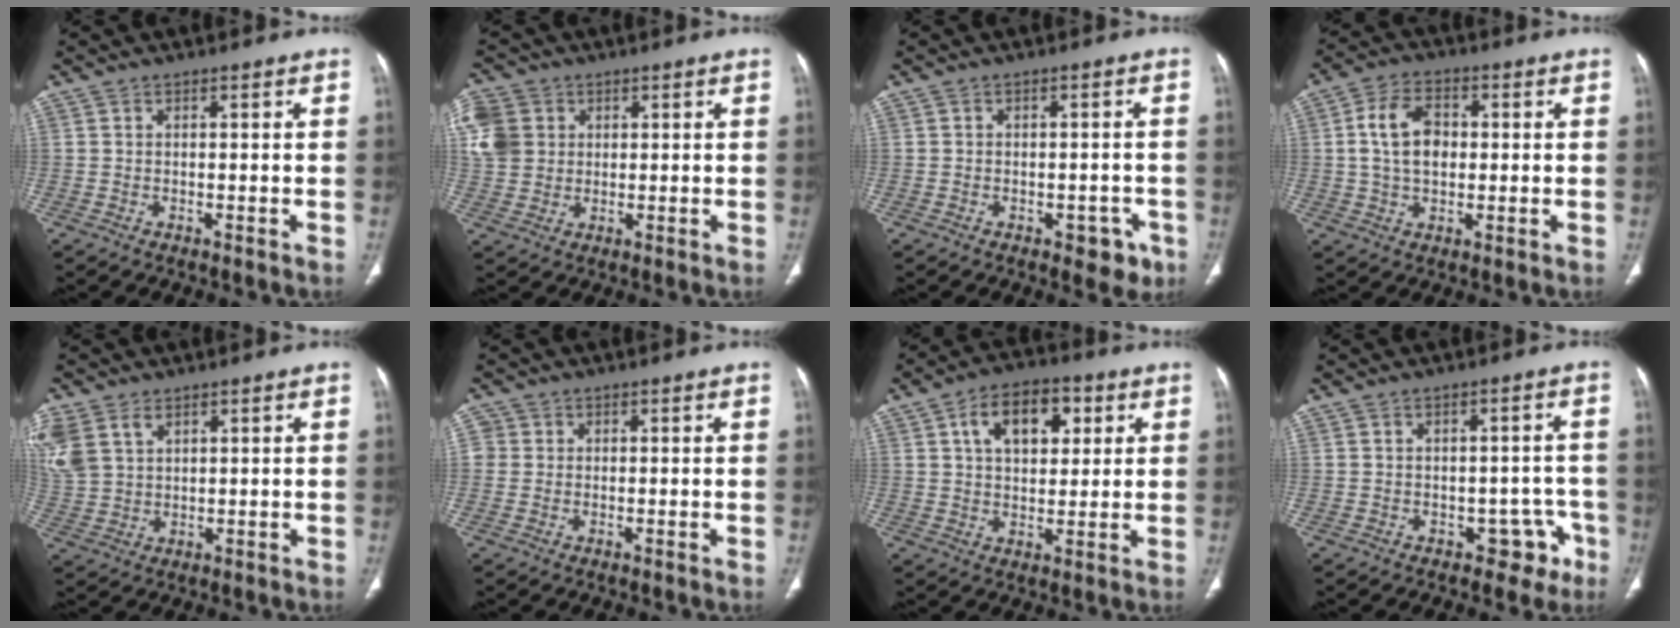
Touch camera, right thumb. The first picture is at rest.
{"total": 8.9, "force": [2.3, 7.6, 3.9], "torque": [-0.078, 0.006, 0.047]}
{"total": 4.7, "force": [-2.4, 3.0, 2.8], "torque": [-0.007, 0.012, -0.026]}
{"total": 9.3, "force": [1.0, 6.1, 7.0], "torque": [-0.117, 0.013, 0.017]}
{"total": 10.6, "force": [4.9, 7.2, 6.0], "torque": [-0.153, 0.003, 0.110]}
{"total": 2.0, "force": [0.2, 2.0, 0.2], "torque": [0.009, 0.005, 0.002]}
{"total": 11.7, "force": [4.0, 7.2, 8.3], "torque": [-0.099, 0.003, 0.060]}
{"total": 5.5, "force": [-2.7, 3.9, 2.8], "torque": [0.003, 0.027, -0.029]}